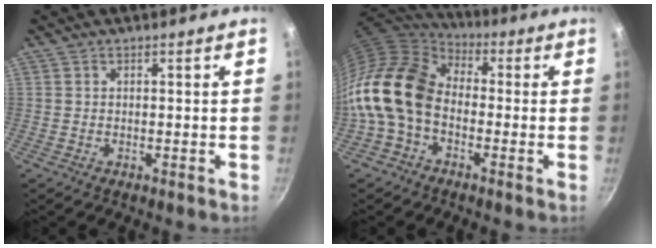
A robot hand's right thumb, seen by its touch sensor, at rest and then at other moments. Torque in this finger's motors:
{"motor_torque": [0.15, 1.11, 1.41, -1.36, 0.64]}